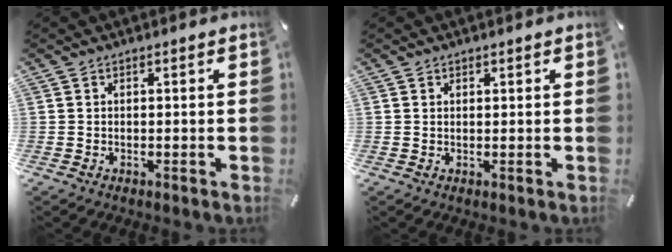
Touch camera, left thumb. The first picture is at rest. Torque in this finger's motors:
{"motor_torque": [-0.14, -0.46, -0.04, 0.24, -0.01]}